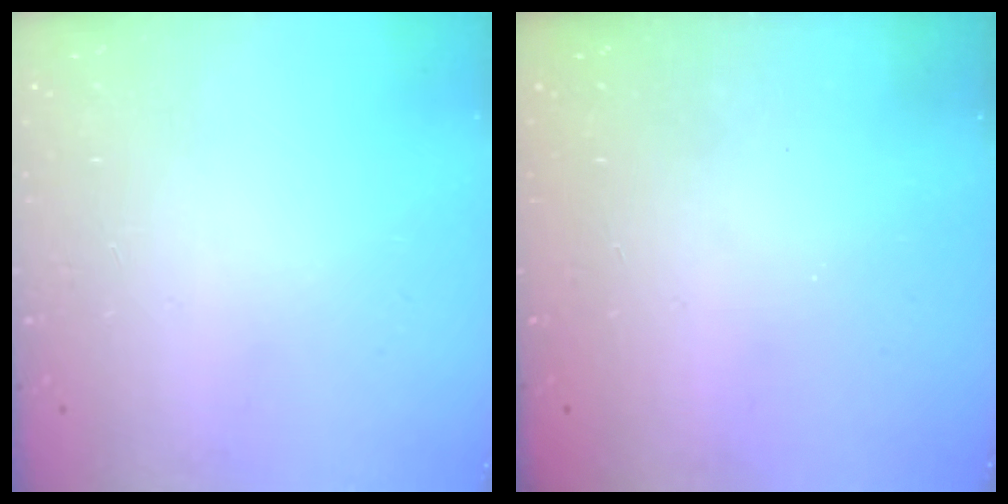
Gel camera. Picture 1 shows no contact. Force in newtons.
{"total": 2.3, "press": 2.2, "slide": 0.8}